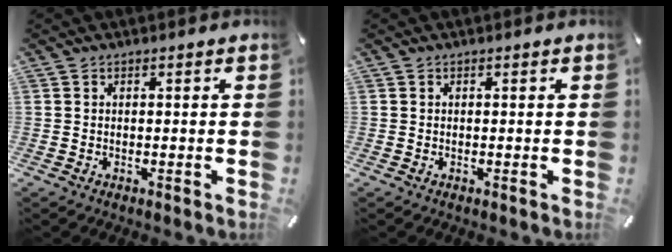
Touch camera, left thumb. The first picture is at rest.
{"total": 0.0}